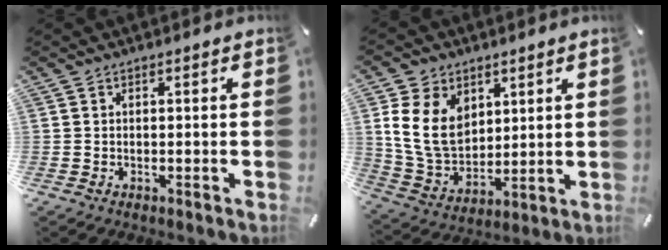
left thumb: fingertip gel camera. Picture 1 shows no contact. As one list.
[{"total": 13.3, "force": [4.0, 10.5, 7.1], "torque": [-0.171, -0.014, 0.075]}]